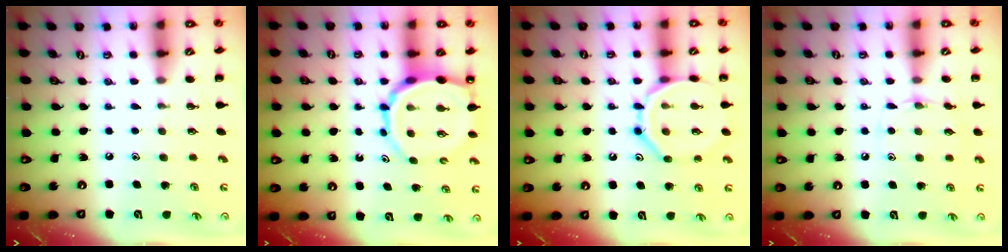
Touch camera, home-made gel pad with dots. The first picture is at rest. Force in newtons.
{"total": 11.1, "press": 10.7, "slide": 3.0}
{"total": 12.8, "press": 12.7, "slide": 1.2}
{"total": 7.3, "press": 7.0, "slide": 2.1}